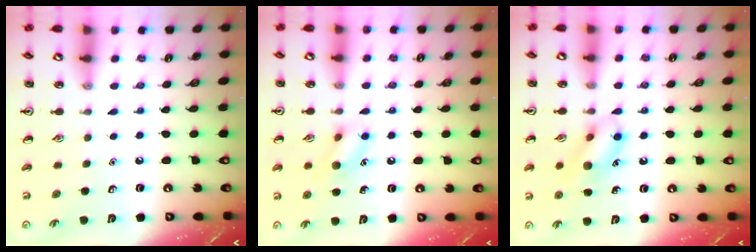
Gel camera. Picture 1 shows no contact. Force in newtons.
{"total": 9.5, "press": 9.4, "slide": 0.8}
{"total": 9.9, "press": 9.9, "slide": 0.5}